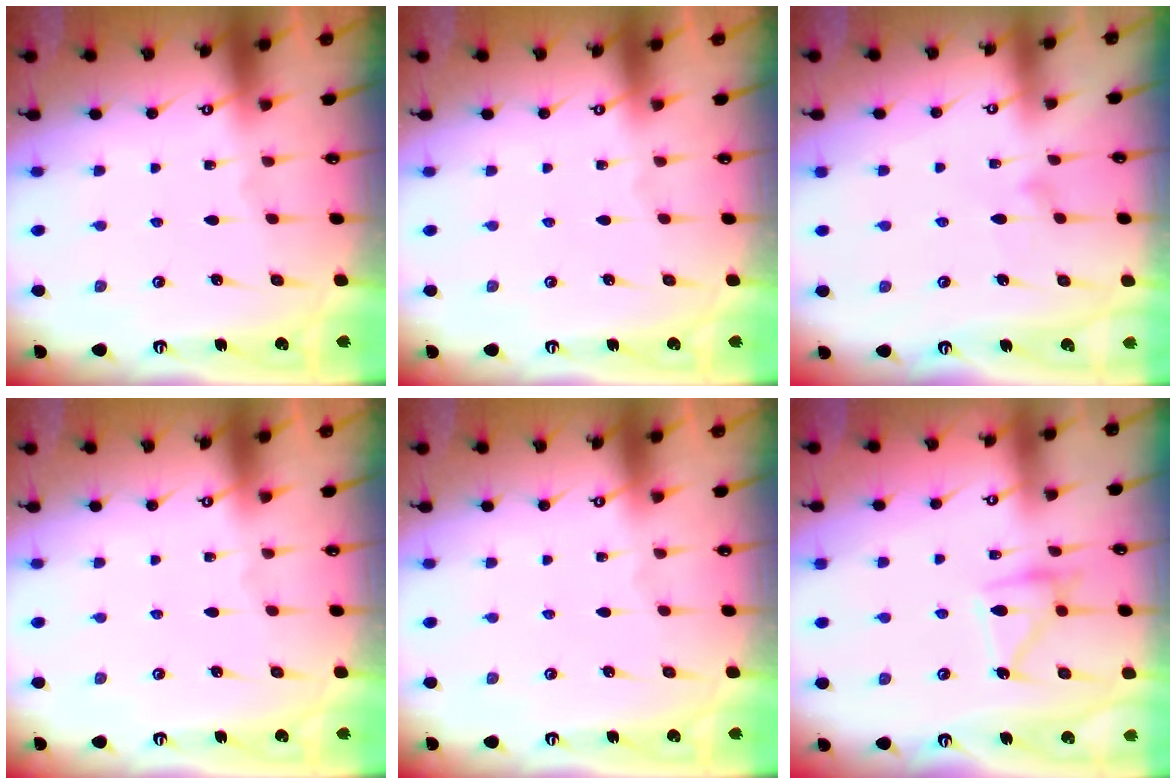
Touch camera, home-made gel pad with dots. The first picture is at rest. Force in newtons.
{"total": 0.0}
{"total": 8.2, "press": 8.1, "slide": 0.4}
{"total": 0.0}
{"total": 0.0}
{"total": 13.1, "press": 13.1, "slide": 0.8}